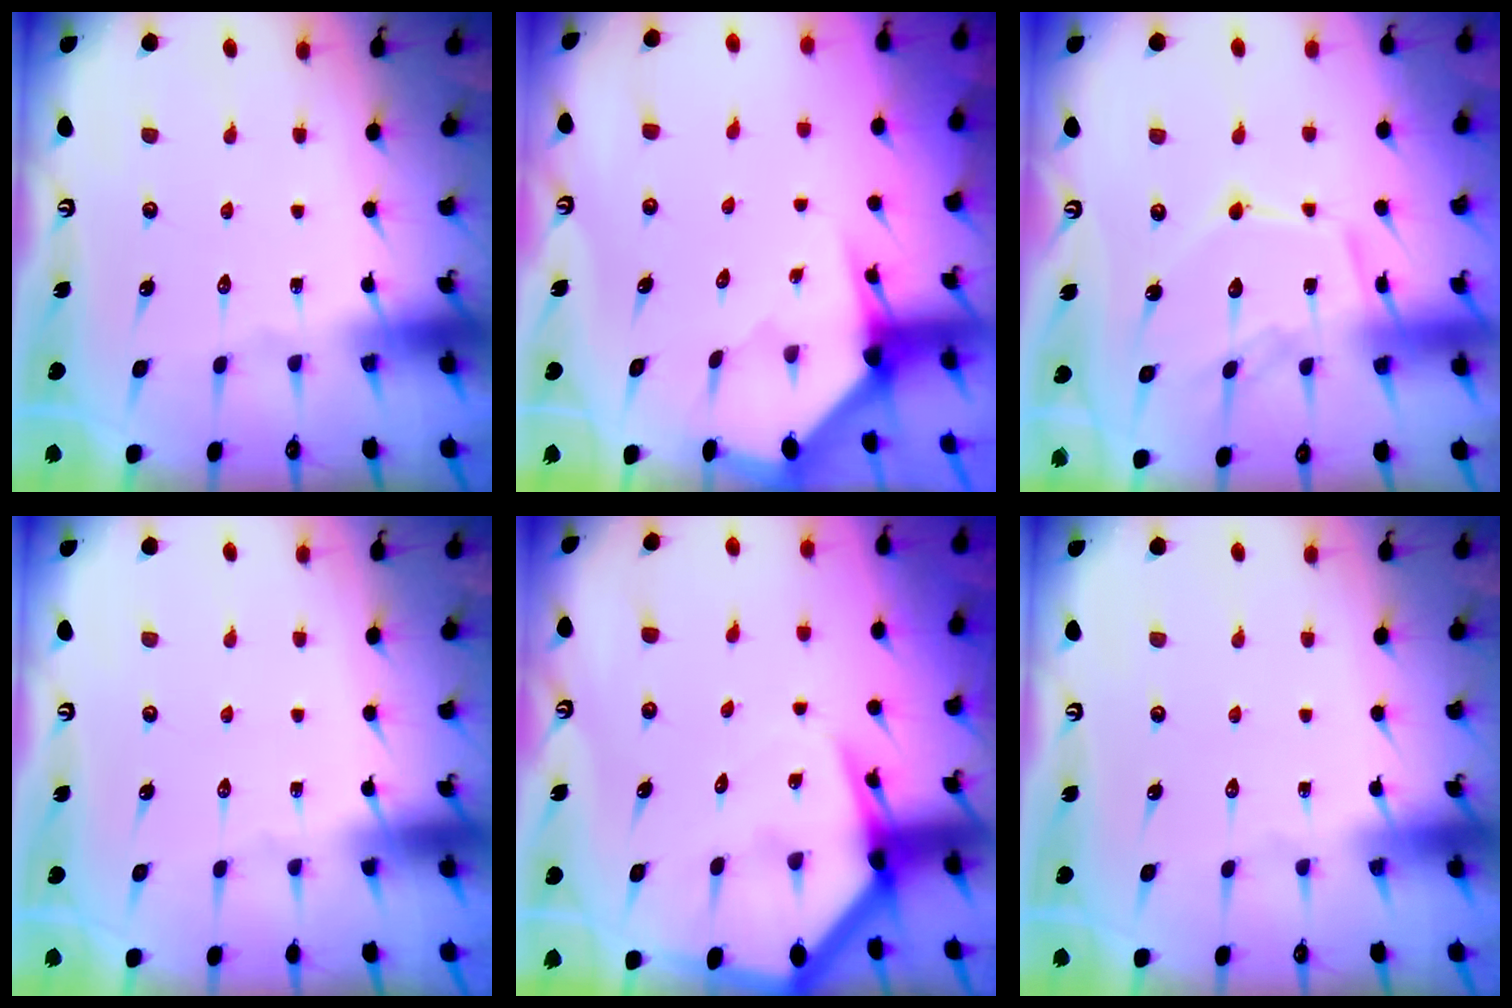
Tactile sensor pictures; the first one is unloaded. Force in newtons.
{"total": 2.9, "press": 2.9, "slide": 0.2}
{"total": 12.9, "press": 12.8, "slide": 1.2}
{"total": 0.0}
{"total": 6.1, "press": 6.0, "slide": 0.5}
{"total": 0.0}